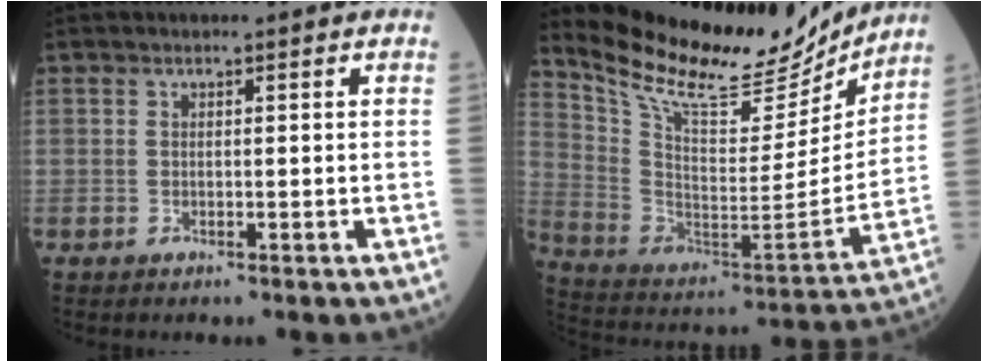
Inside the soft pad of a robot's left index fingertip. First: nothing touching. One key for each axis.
{"total": 20.9, "fx": 18.9, "fy": 5.2, "fz": 7.4, "tx": -0.144, "ty": -0.034, "tz": 0.302}